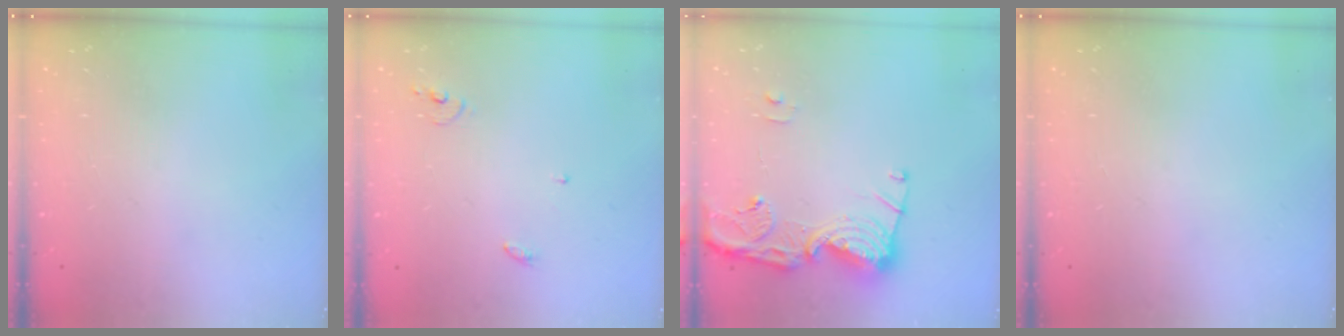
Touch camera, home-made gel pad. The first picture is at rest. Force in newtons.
{"total": 3.8, "press": 3.8, "slide": 0.2}
{"total": 14.8, "press": 14.7, "slide": 1.7}
{"total": 0.0}